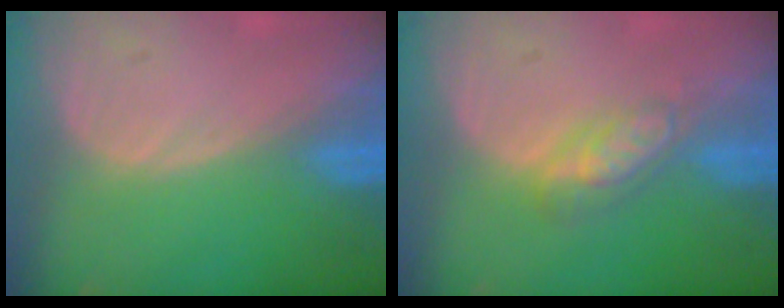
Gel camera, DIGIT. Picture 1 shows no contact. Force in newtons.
{"total": 4.6, "press": 4.2, "slide": 2.0}